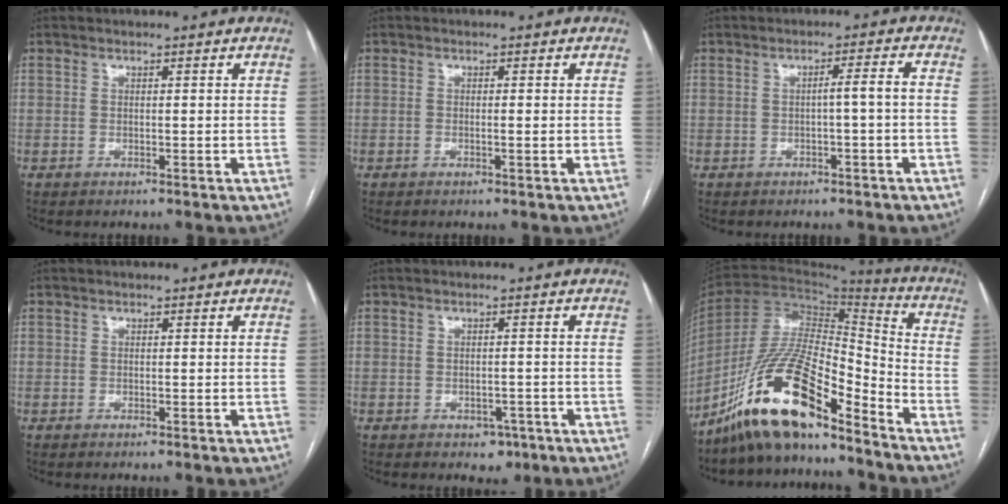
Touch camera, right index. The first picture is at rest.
{"total": 0.6, "force": [-0.2, 0.0, 0.6], "torque": [-0.012, 0.000, -0.003]}
{"total": 2.4, "force": [-0.7, -0.3, 2.3], "torque": [-0.032, 0.008, -0.009]}
{"total": 0.0}
{"total": 2.7, "force": [-1.5, 1.9, 1.1], "torque": [-0.005, 0.005, -0.012]}
{"total": 17.1, "force": [-12.7, 4.1, 10.7], "torque": [-0.195, 0.019, -0.230]}